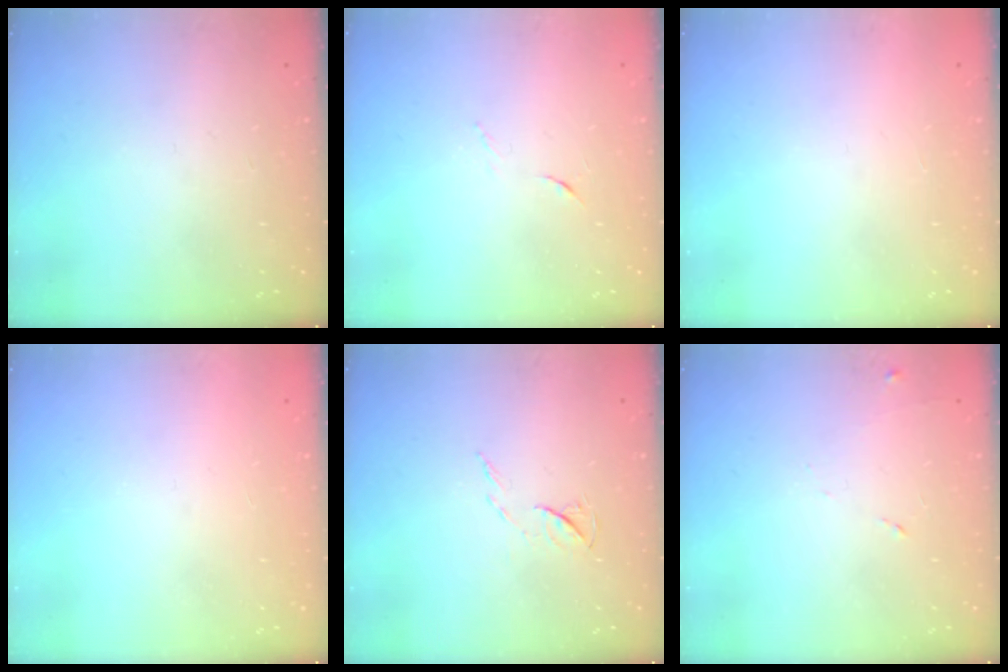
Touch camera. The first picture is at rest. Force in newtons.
{"total": 4.1, "press": 4.0, "slide": 1.1}
{"total": 1.5, "press": 1.5, "slide": 0.1}
{"total": 1.5, "press": 1.5, "slide": 0.1}
{"total": 5.0, "press": 5.0, "slide": 0.7}
{"total": 6.1, "press": 6.1, "slide": 0.6}